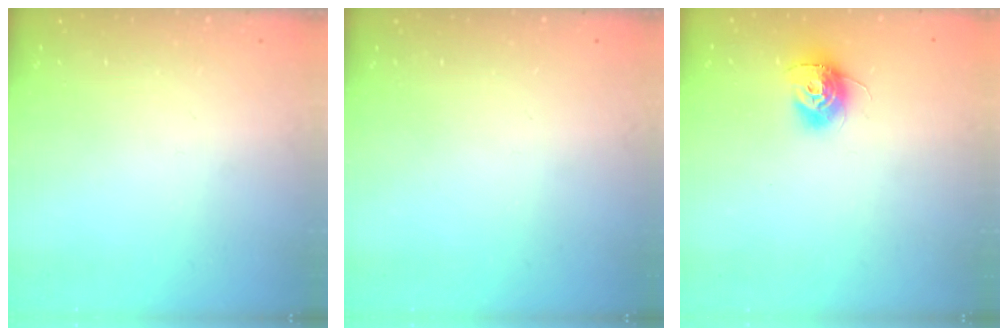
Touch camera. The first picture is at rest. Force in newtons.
{"total": 0.0}
{"total": 10.2, "press": 10.2, "slide": 0.4}